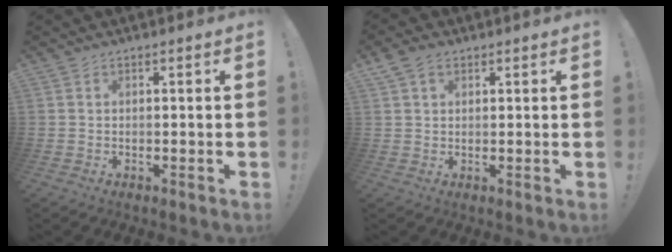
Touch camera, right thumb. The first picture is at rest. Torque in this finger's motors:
{"motor_torque": [0.72, 0.79, 0.72, 0.61, 0.12]}